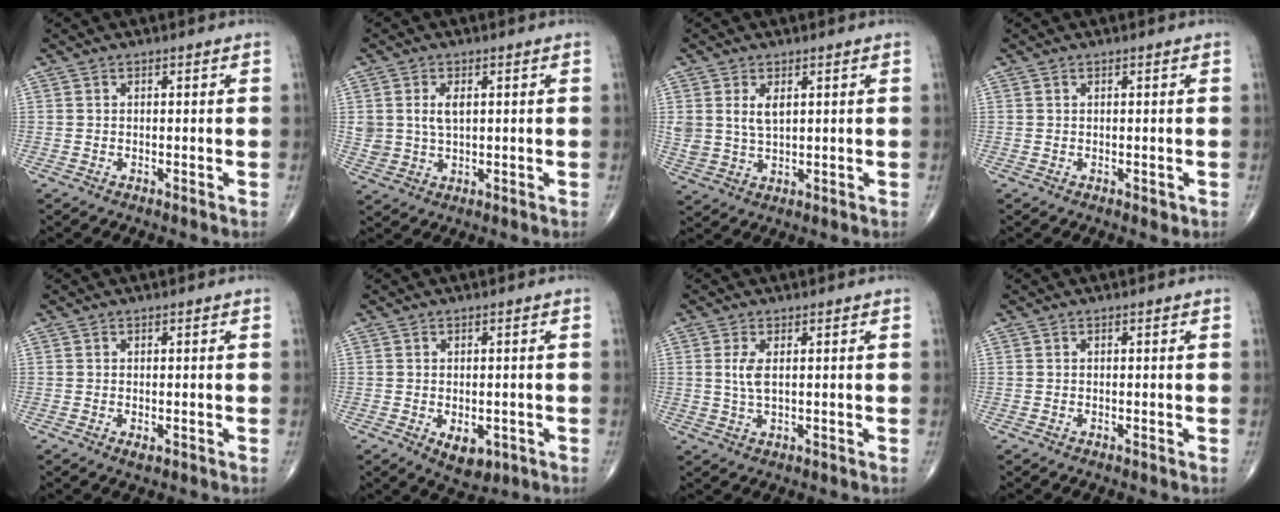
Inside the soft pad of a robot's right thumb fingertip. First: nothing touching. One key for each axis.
{"total": 4.7, "fx": 1.2, "fy": 2.9, "fz": 3.5, "tx": -0.063, "ty": -0.005, "tz": 0.028}
{"total": 4.9, "fx": 1.8, "fy": 2.8, "fz": 3.7, "tx": -0.068, "ty": -0.007, "tz": 0.043}
{"total": 0.9, "fx": -0.1, "fy": 0.6, "fz": 0.6, "tx": -0.006, "ty": -0.002, "tz": 0.002}
{"total": 1.0, "fx": -0.3, "fy": 0.5, "fz": 0.8, "tx": -0.014, "ty": -0.002, "tz": -0.005}
{"total": 4.9, "fx": -1.5, "fy": 2.9, "fz": 3.7, "tx": -0.042, "ty": -0.002, "tz": -0.011}
{"total": 3.5, "fx": 0.7, "fy": 1.3, "fz": 3.1, "tx": -0.073, "ty": -0.004, "tz": 0.020}
{"total": 0.0}